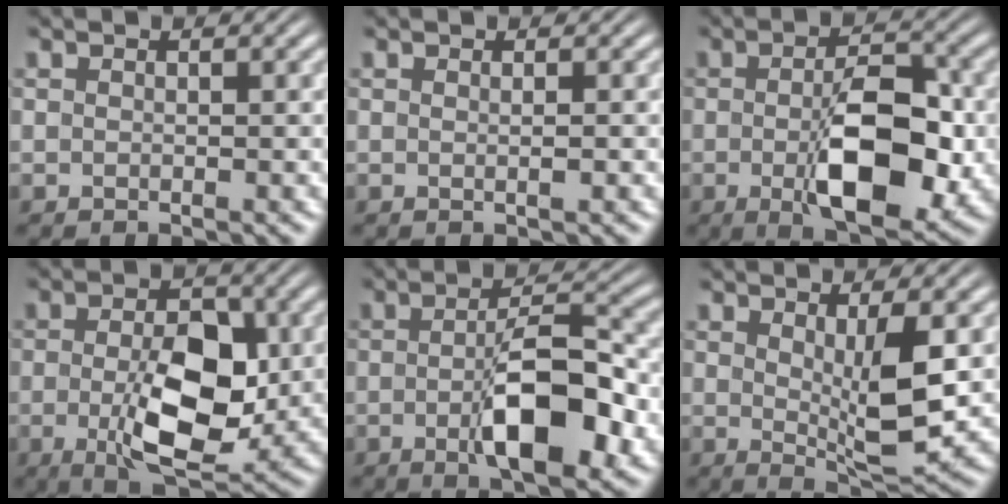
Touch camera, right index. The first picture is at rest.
{"total": 0.6, "force": [0.0, -0.3, 0.5], "torque": [-0.007, -0.003, -0.001]}
{"total": 8.9, "force": [-1.8, 3.6, 7.9], "torque": [-0.124, -0.016, -0.025]}
{"total": 8.8, "force": [-1.3, 4.3, 7.5], "torque": [-0.128, -0.032, -0.010]}
{"total": 7.7, "force": [-2.0, 2.3, 7.0], "torque": [-0.103, -0.007, -0.033]}
{"total": 5.0, "force": [0.8, 0.8, 4.9], "torque": [-0.076, -0.021, 0.025]}